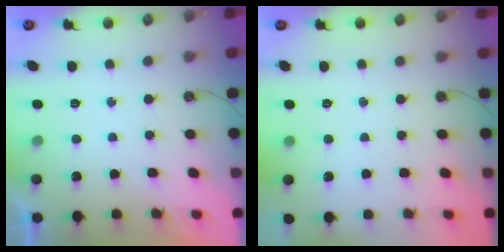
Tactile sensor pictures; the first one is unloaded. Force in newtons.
{"total": 0.0}